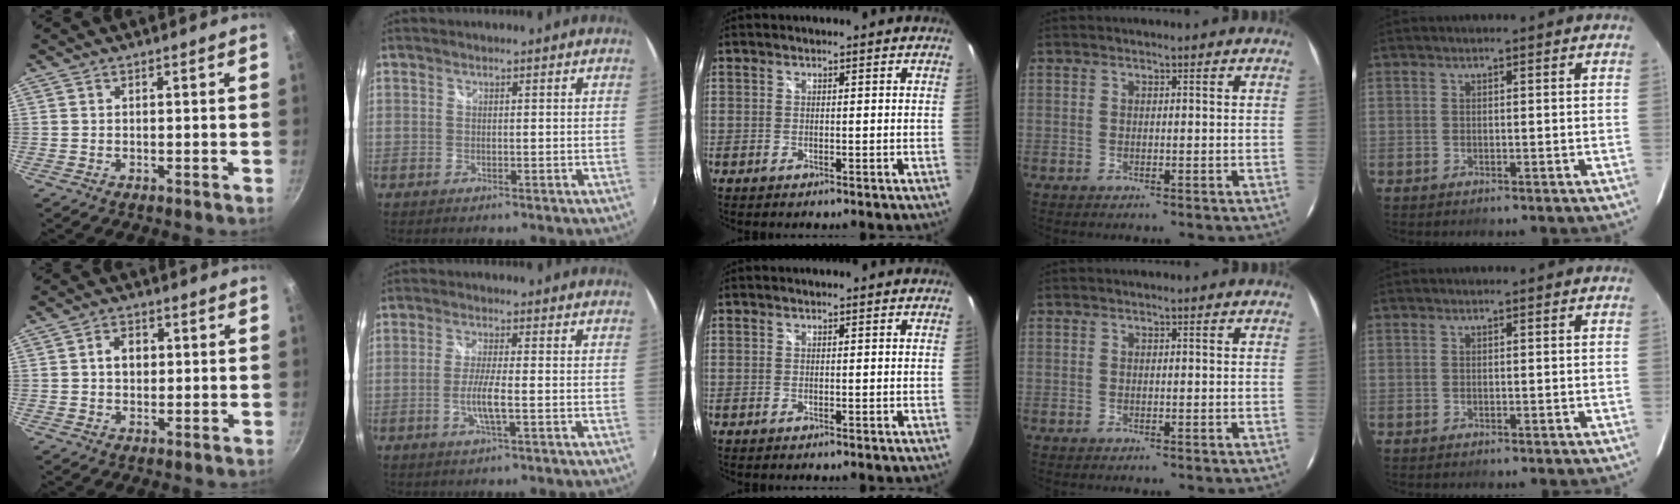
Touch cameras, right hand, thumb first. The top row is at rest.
{"thumb": {"total": 4.1, "force": [0.5, 3.2, 2.5], "torque": [-0.021, 0.008, 0.004]}, "index": {"total": 4.6, "force": [-1.4, 0.1, 4.4], "torque": [-0.088, -0.007, -0.027]}}